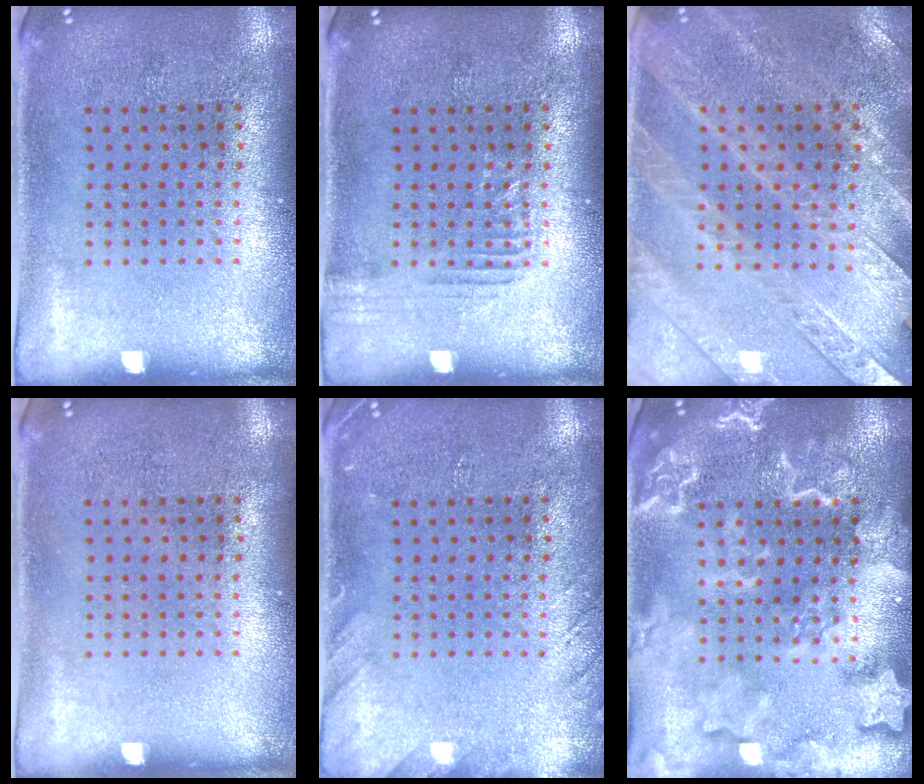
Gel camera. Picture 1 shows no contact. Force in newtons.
{"total": 1.2, "press": 1.2, "slide": 0.1}
{"total": 2.9, "press": 2.7, "slide": 1.1}
{"total": 0.0}
{"total": 1.6, "press": 1.6, "slide": 0.2}
{"total": 4.7, "press": 4.6, "slide": 0.6}